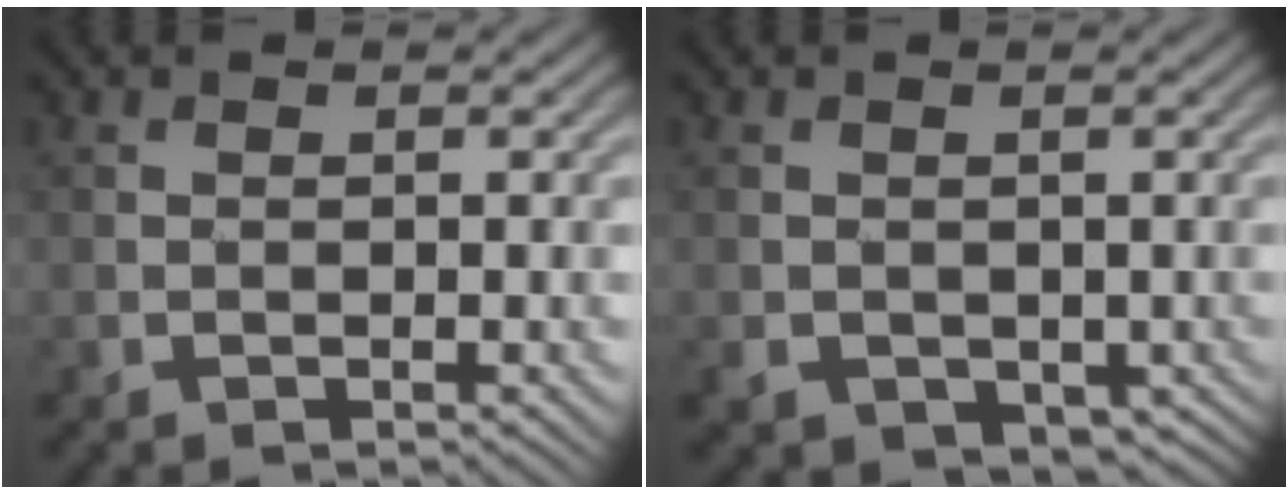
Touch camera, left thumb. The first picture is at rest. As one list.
[{"total": 3.2, "force": [-0.8, 2.7, 1.5], "torque": [-0.044, -0.021, -0.012]}]